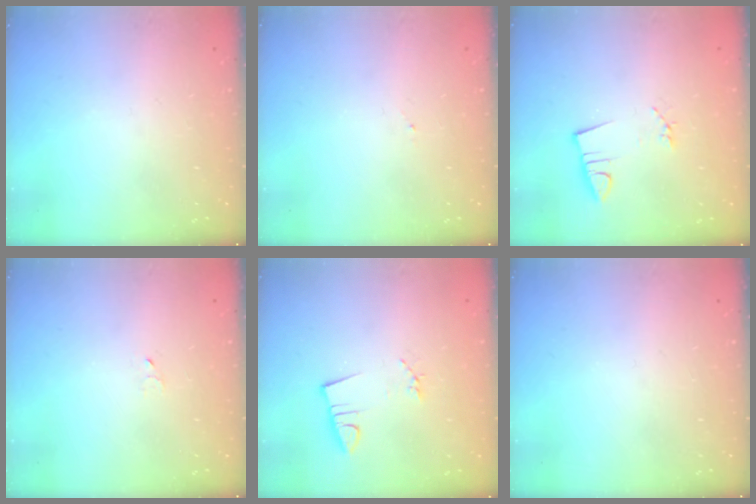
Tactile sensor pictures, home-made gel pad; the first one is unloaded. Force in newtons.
{"total": 2.5, "press": 2.5, "slide": 0.1}
{"total": 2.8, "press": 1.4, "slide": 2.4}
{"total": 2.4, "press": 2.4, "slide": 0.2}
{"total": 2.8, "press": 1.4, "slide": 2.4}
{"total": 0.0}